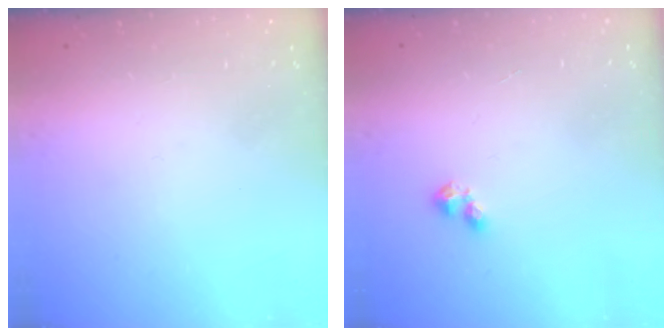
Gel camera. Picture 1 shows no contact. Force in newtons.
{"total": 2.3, "press": 2.3, "slide": 0.4}